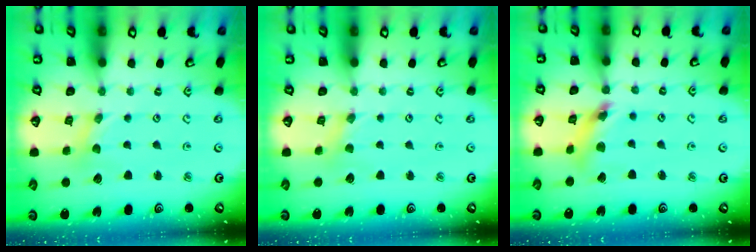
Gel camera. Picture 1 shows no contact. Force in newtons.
{"total": 1.5, "press": 1.5, "slide": 0.2}
{"total": 8.5, "press": 8.4, "slide": 0.9}